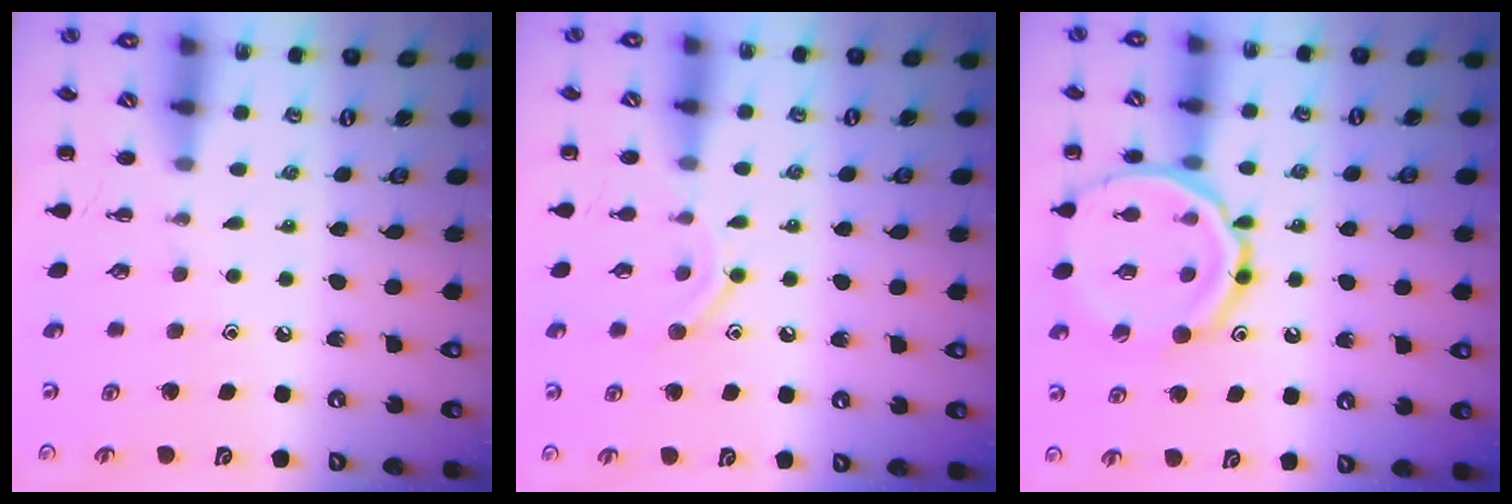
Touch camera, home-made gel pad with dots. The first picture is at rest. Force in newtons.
{"total": 8.5, "press": 8.4, "slide": 1.4}
{"total": 17.8, "press": 17.7, "slide": 1.9}